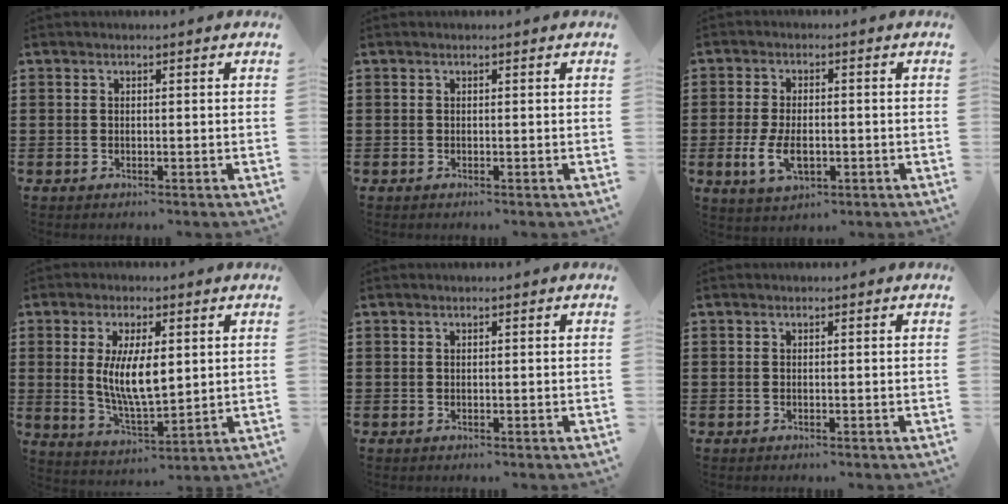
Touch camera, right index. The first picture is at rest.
{"total": 0.0}
{"total": 5.7, "force": [-1.4, 3.1, 4.6], "torque": [-0.101, -0.003, -0.026]}
{"total": 8.7, "force": [1.3, 3.4, 7.9], "torque": [-0.152, 0.001, 0.020]}
{"total": 0.0}
{"total": 0.0}